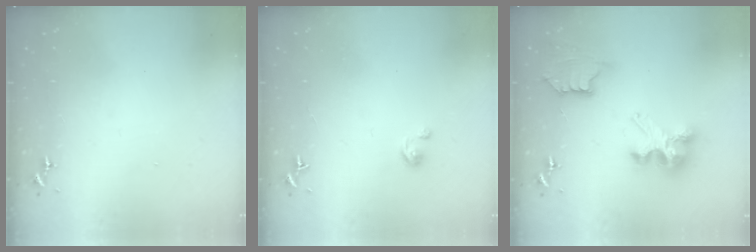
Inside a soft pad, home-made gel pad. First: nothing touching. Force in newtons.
{"total": 2.6, "press": 2.6, "slide": 0.3}
{"total": 11.0, "press": 11.0, "slide": 1.2}